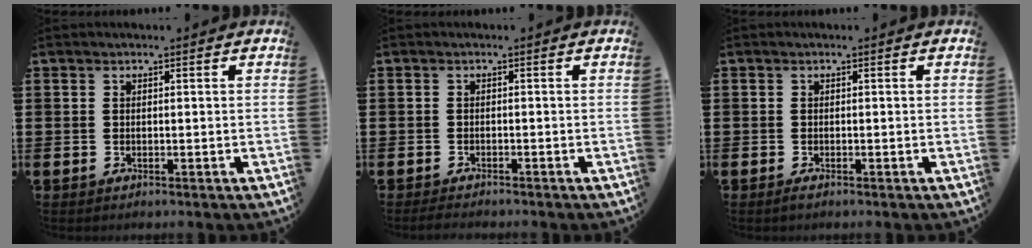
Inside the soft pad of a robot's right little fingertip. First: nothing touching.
{"total": 1.0, "force": [-1.0, 0.1, 0.3], "torque": [-0.008, -0.001, -0.020]}
{"total": 0.6, "force": [-0.3, 0.1, 0.5], "torque": [-0.008, -0.002, -0.005]}